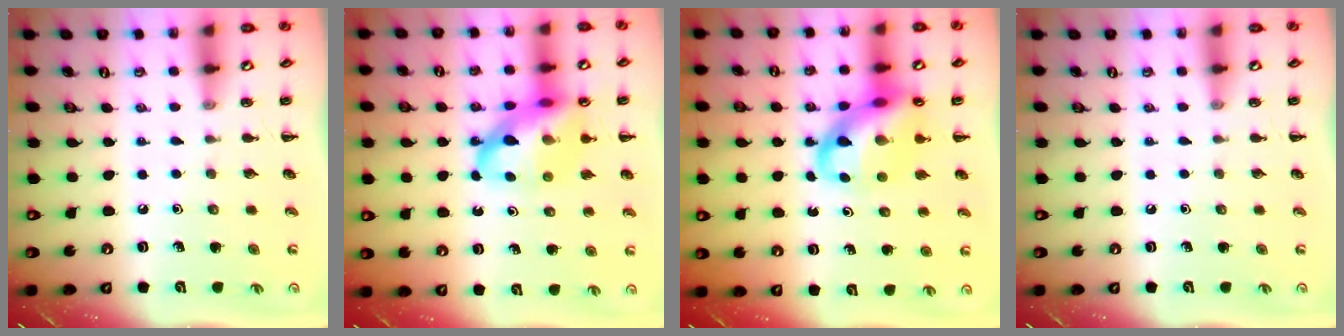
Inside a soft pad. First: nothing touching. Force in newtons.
{"total": 15.9, "press": 15.4, "slide": 3.8}
{"total": 15.5, "press": 15.0, "slide": 3.8}
{"total": 0.0}